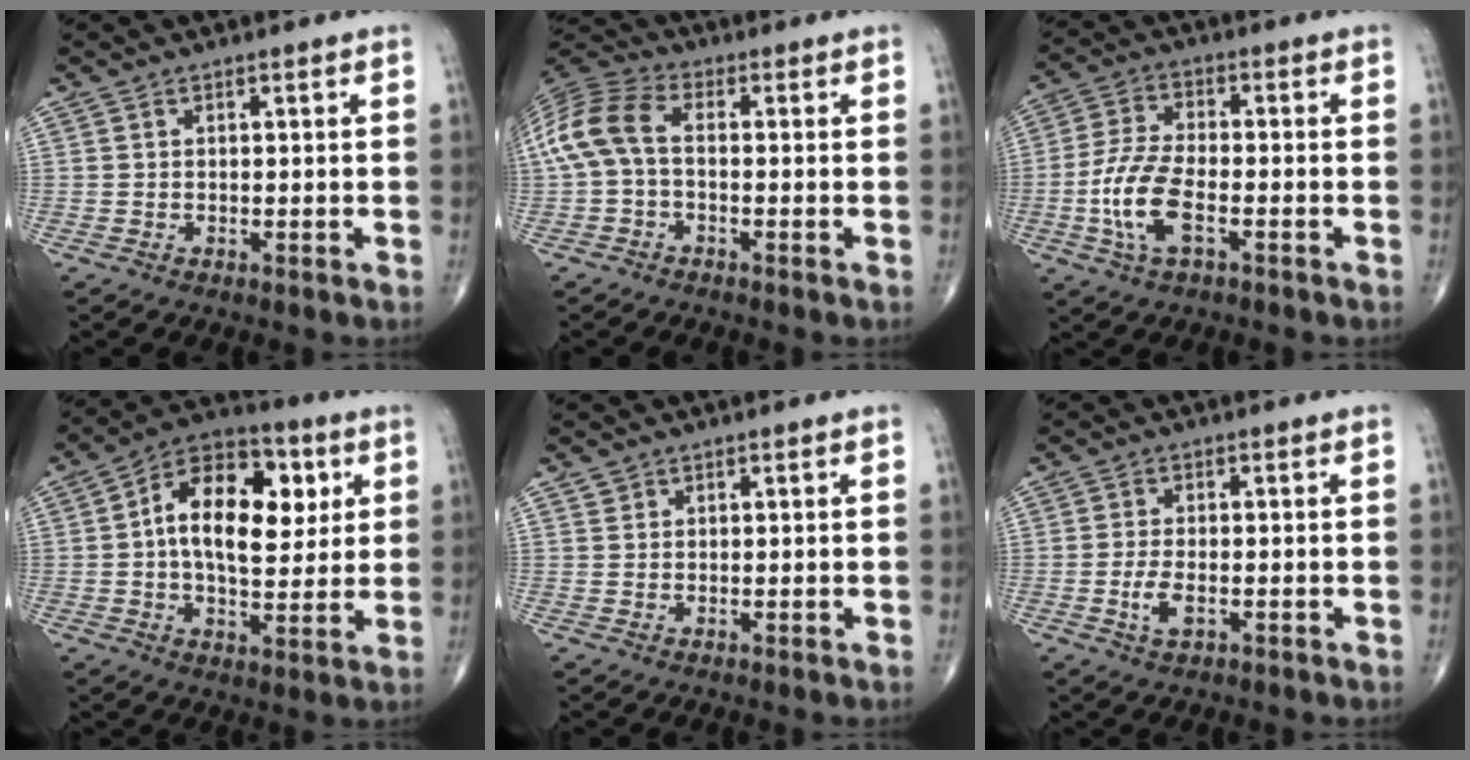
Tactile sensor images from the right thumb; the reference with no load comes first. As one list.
[{"total": 9.6, "force": [-0.5, 5.4, 7.9], "torque": [-0.177, 0.029, -0.020]}, {"total": 9.8, "force": [-3.1, 4.2, 8.3], "torque": [-0.185, 0.015, -0.062]}, {"total": 17.3, "force": [3.5, 10.0, 13.7], "torque": [-0.187, 0.009, 0.047]}, {"total": 1.0, "force": [0.7, 0.7, 0.0], "torque": [0.012, -0.003, 0.008]}, {"total": 3.6, "force": [-1.0, 1.6, 3.0], "torque": [-0.066, 0.000, -0.018]}]